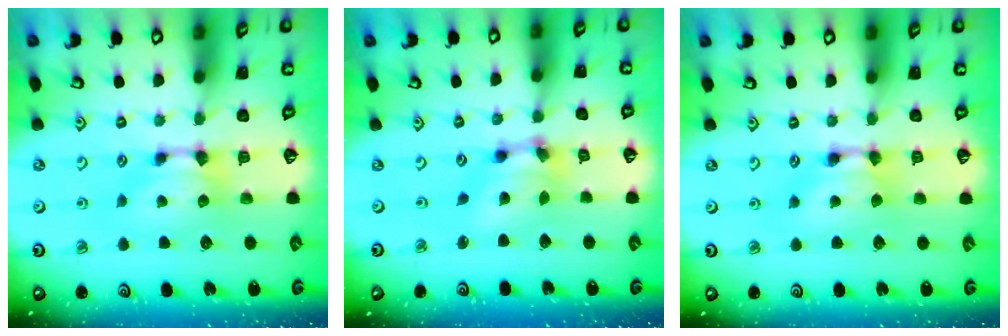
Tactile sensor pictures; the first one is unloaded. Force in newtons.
{"total": 6.4, "press": 6.1, "slide": 2.1}
{"total": 1.5, "press": 1.5, "slide": 0.1}